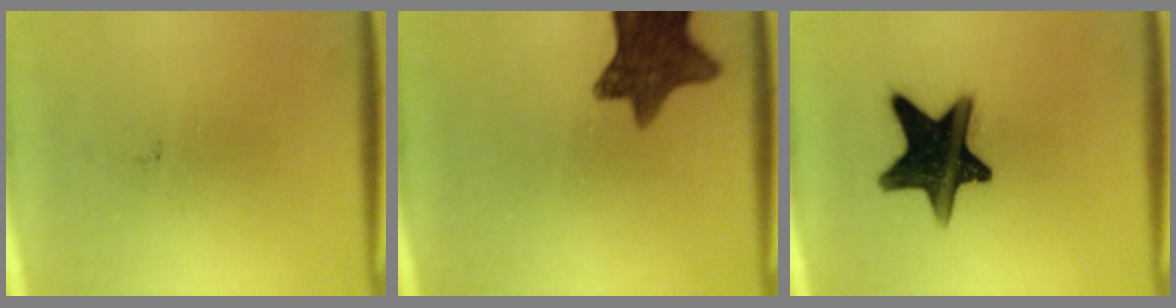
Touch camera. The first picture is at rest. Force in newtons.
{"total": 10.9}
{"total": 16.3}